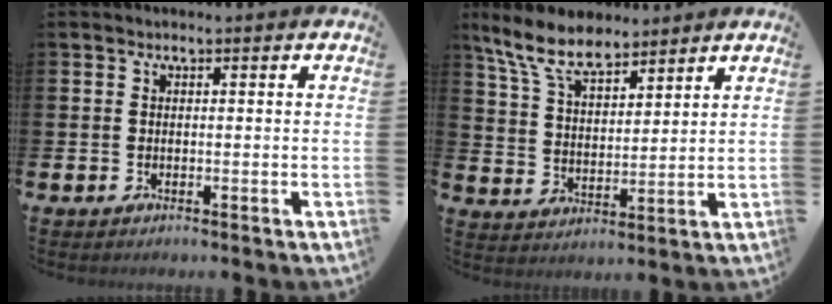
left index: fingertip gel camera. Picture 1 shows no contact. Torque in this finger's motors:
{"motor_torque": [1.16, -0.97, 0.80, 0.21]}